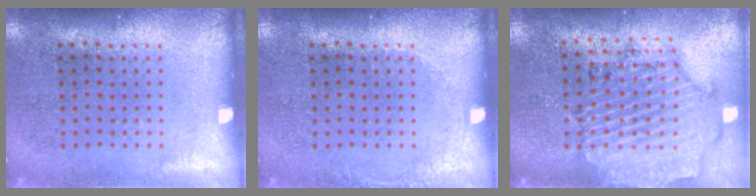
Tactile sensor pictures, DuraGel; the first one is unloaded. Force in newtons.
{"total": 0.7, "press": 0.7, "slide": 0.1}
{"total": 1.7, "press": 1.7, "slide": 0.3}